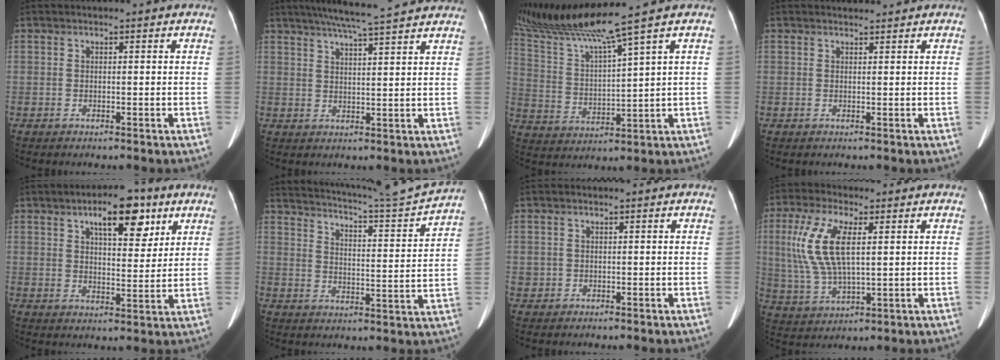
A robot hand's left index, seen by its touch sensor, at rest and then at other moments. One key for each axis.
{"total": 14.0, "fx": 12.2, "fy": -0.1, "fz": 6.9, "tx": -0.116, "ty": 0.030, "tz": 0.156}
{"total": 12.1, "fx": 10.0, "fy": -3.3, "fz": 6.0, "tx": -0.122, "ty": -0.010, "tz": 0.198}
{"total": 1.1, "fx": 1.1, "fy": 0.1, "fz": -0.1, "tx": -0.009, "ty": 0.010, "tz": 0.021}
{"total": 9.6, "fx": 5.2, "fy": 3.6, "fz": 7.2, "tx": -0.107, "ty": 0.014, "tz": 0.081}
{"total": 15.9, "fx": 15.0, "fy": -1.6, "fz": 5.0, "tx": -0.098, "ty": -0.046, "tz": 0.208}
{"total": 0.9, "fx": 0.0, "fy": 0.9, "fz": 0.1, "tx": 0.004, "ty": 0.006, "tz": 0.000}
{"total": 10.5, "fx": 2.5, "fy": 3.5, "fz": 9.6, "tx": -0.227, "ty": 0.009, "tz": 0.053}